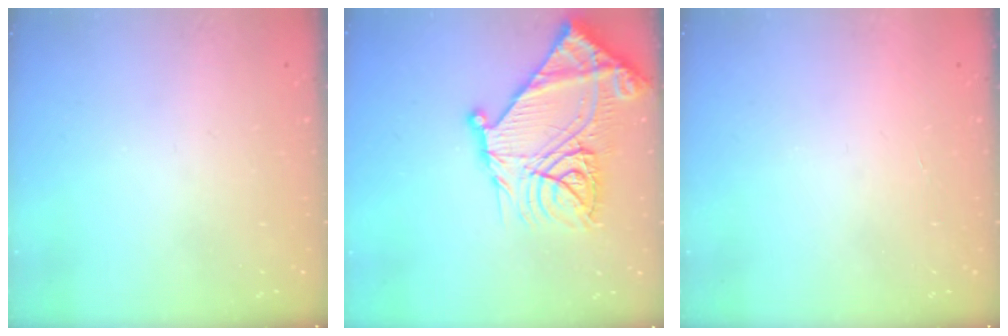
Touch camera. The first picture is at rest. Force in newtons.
{"total": 28.1, "press": 27.9, "slide": 3.3}
{"total": 1.6, "press": 1.5, "slide": 0.1}